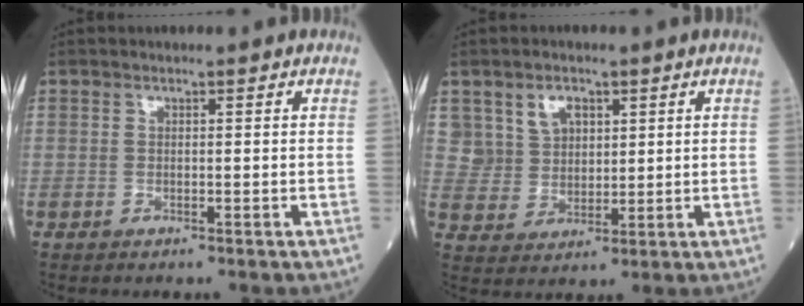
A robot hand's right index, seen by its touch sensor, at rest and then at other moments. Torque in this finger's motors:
{"motor_torque": [0.12, 0.14, 0.04, 0.03]}